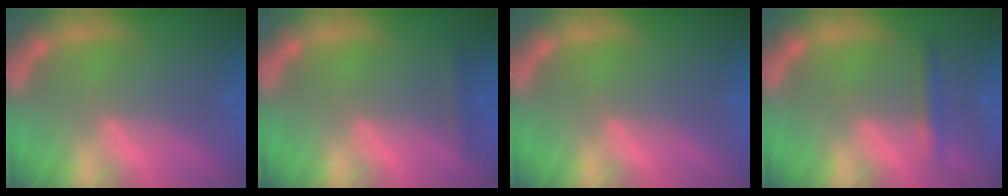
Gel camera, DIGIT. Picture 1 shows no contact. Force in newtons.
{"total": 1.4}
{"total": 0.0}
{"total": 1.9}